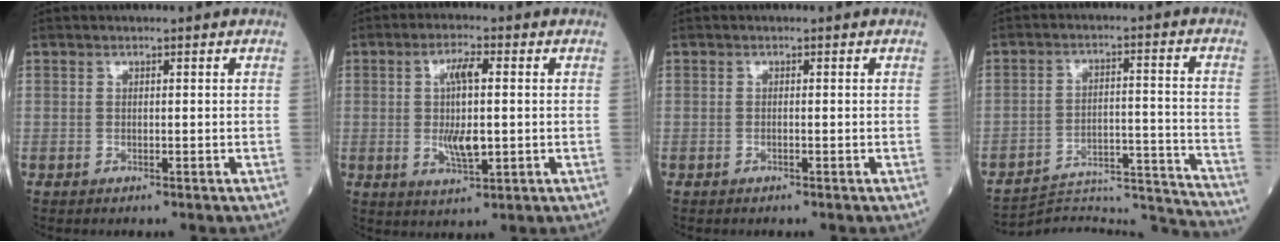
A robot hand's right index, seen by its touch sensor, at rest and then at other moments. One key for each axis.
{"total": 7.0, "fx": 0.2, "fy": 1.5, "fz": 6.9, "tx": -0.131, "ty": 0.001, "tz": 0.006}
{"total": 0.0}
{"total": 19.6, "fx": -19.5, "fy": -1.2, "fz": 1.1, "tx": -0.011, "ty": 0.016, "tz": -0.274}